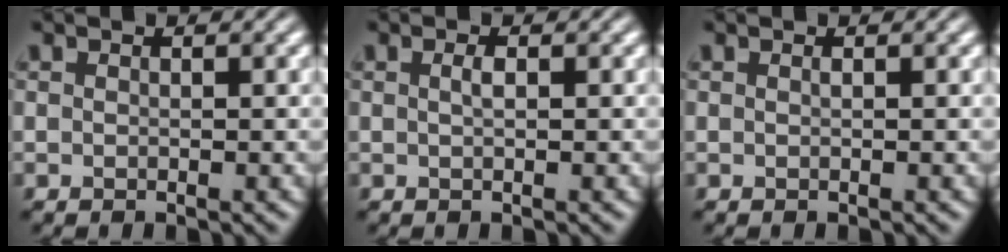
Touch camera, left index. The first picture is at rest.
{"total": 0.9, "force": [0.2, 0.2, 0.8], "torque": [-0.018, 0.004, 0.003]}
{"total": 0.0}